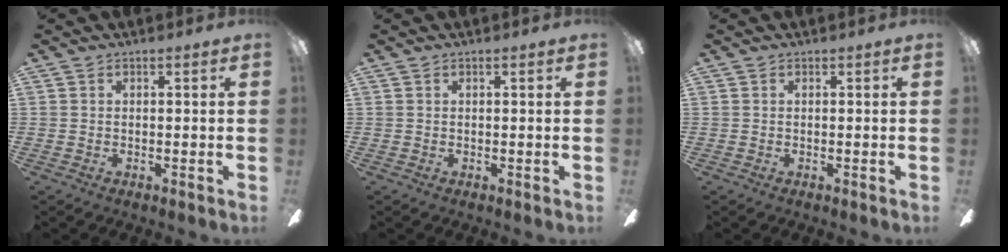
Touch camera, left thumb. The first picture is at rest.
{"total": 0.7, "force": [0.3, 0.1, 0.6], "torque": [-0.013, 0.000, 0.005]}
{"total": 0.0}